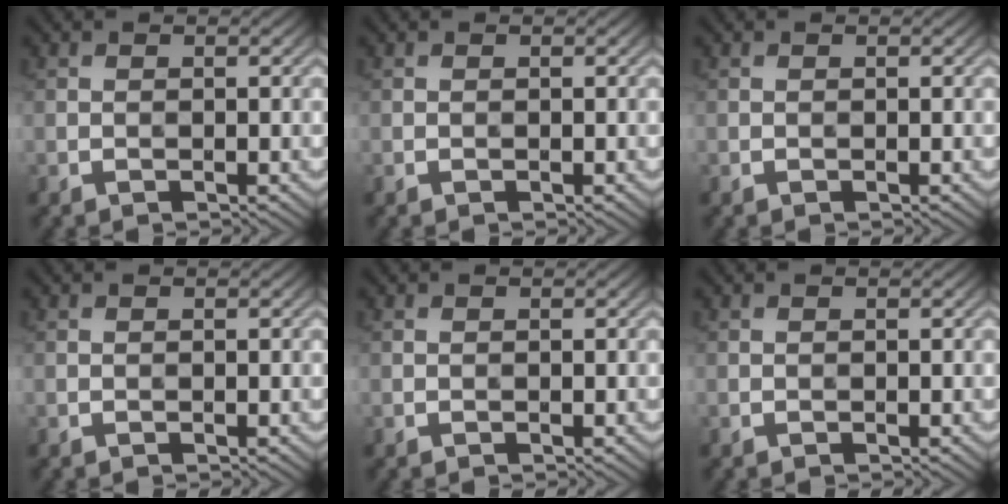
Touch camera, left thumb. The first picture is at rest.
{"total": 0.0}
{"total": 0.0}
{"total": 0.0}
{"total": 0.0}
{"total": 0.0}